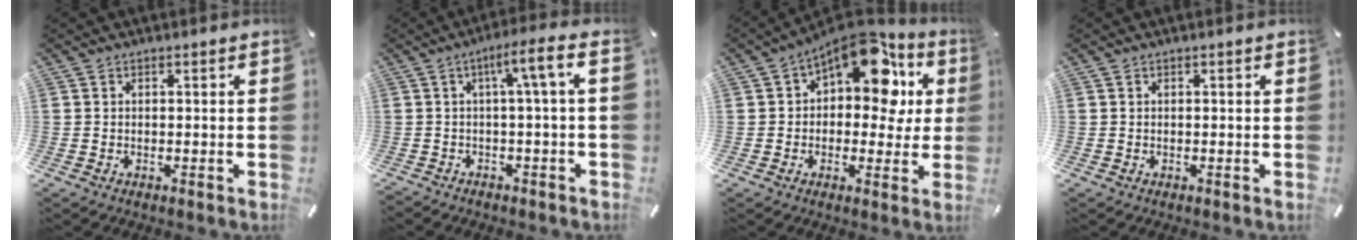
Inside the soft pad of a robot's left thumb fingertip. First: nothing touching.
{"total": 6.8, "force": [0.4, 0.6, 6.8], "torque": [-0.129, 0.004, 0.002]}
{"total": 16.4, "force": [8.2, 9.1, 10.8], "torque": [-0.157, -0.053, 0.143]}
{"total": 0.0}